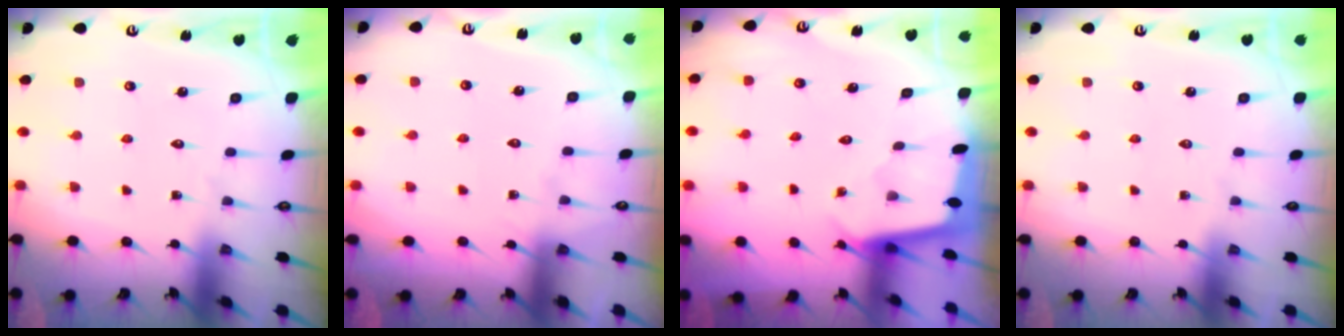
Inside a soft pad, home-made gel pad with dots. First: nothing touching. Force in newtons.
{"total": 3.5, "press": 3.5, "slide": 0.6}
{"total": 1.9, "press": 1.9, "slide": 0.1}
{"total": 0.0}